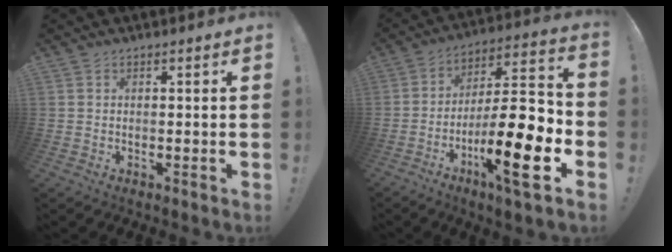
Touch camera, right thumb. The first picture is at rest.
{"total": 21.8, "force": [-8.7, 4.9, 19.4], "torque": [-0.321, 0.039, -0.142]}